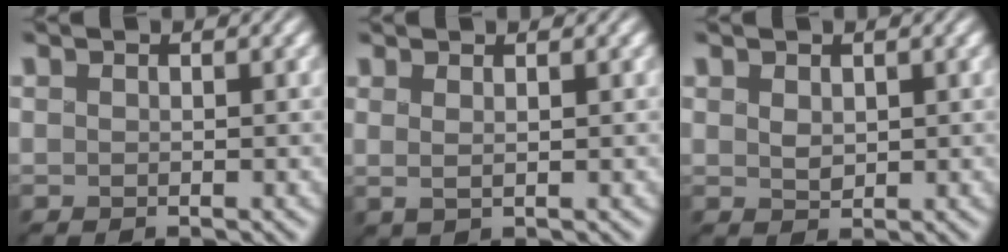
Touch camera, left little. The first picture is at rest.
{"total": 1.6, "force": [0.6, 0.6, 1.4], "torque": [-0.010, 0.001, -0.002]}
{"total": 1.1, "force": [0.4, 0.8, 0.7], "torque": [-0.014, -0.002, 0.010]}